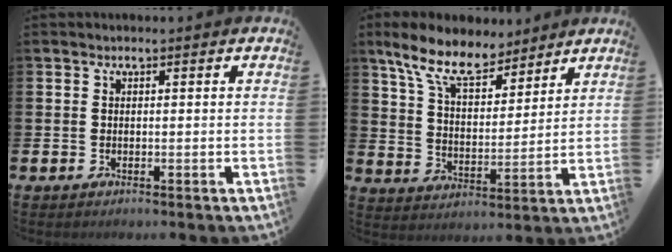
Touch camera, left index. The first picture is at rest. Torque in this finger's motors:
{"motor_torque": [1.14, -0.91, 0.85, 0.21]}